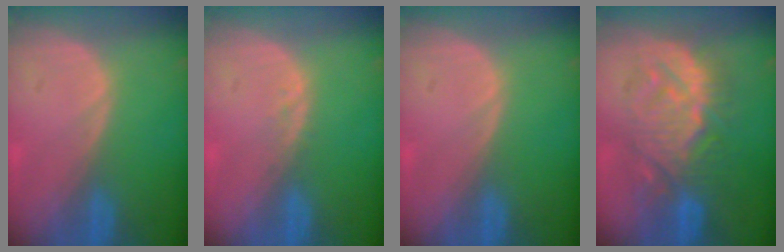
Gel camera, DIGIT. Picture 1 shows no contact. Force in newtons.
{"total": 1.0, "press": 1.0, "slide": 0.2}
{"total": 0.0}
{"total": 9.6, "press": 9.6, "slide": 0.4}